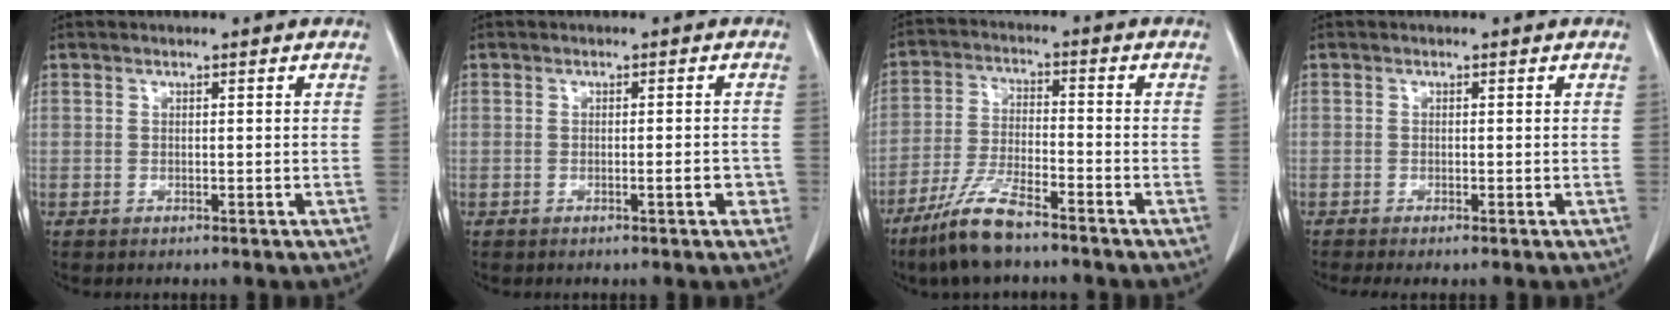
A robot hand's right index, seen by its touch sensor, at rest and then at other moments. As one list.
[{"total": 2.1, "force": [-0.9, 0.5, 1.8], "torque": [-0.025, 0.002, -0.009]}, {"total": 9.3, "force": [-7.0, 1.4, 6.0], "torque": [-0.131, -0.023, -0.134]}, {"total": 2.3, "force": [-1.8, 0.0, 1.4], "torque": [-0.021, -0.006, -0.024]}]